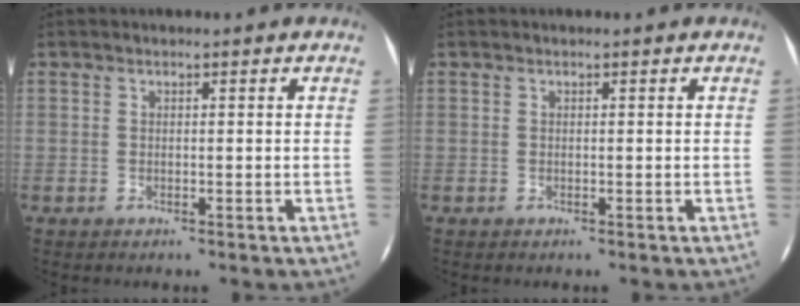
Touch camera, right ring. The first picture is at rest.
{"total": 0.0}